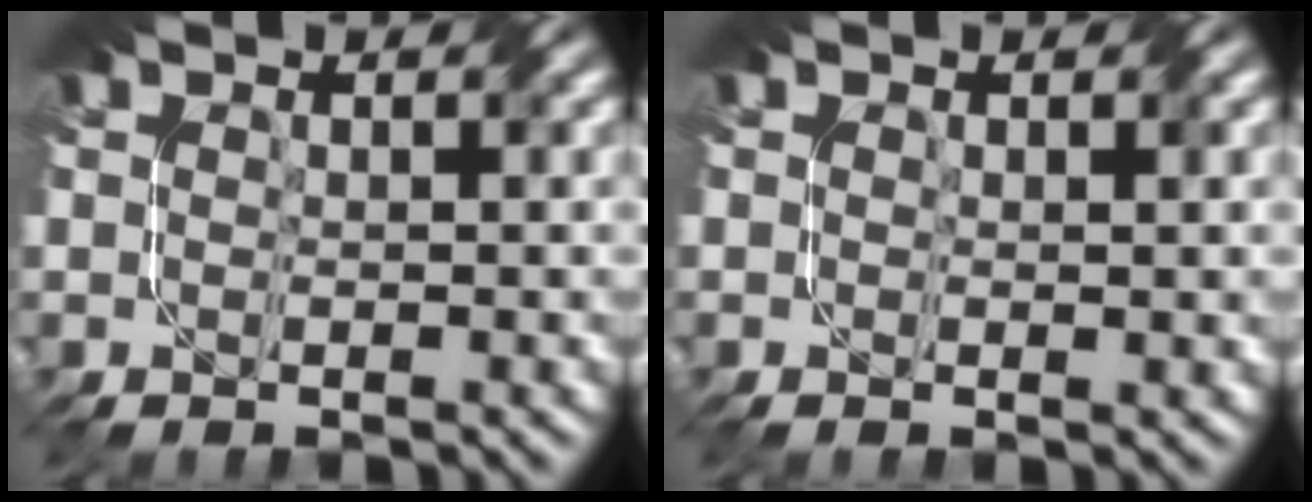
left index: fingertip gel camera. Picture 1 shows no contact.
{"total": 0.8, "force": [0.0, 0.3, 0.7], "torque": [-0.011, -0.005, -0.002]}